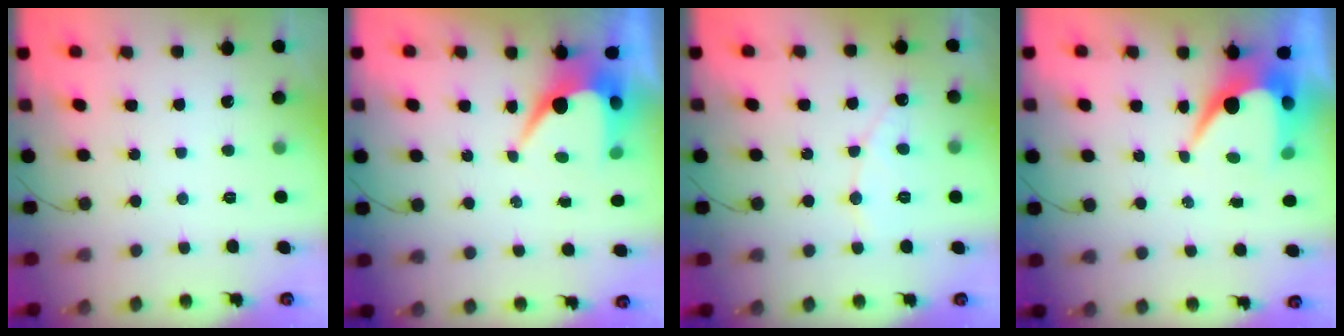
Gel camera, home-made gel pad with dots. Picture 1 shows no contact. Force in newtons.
{"total": 7.6, "press": 7.5, "slide": 0.9}
{"total": 5.8, "press": 5.8, "slide": 0.5}
{"total": 8.5, "press": 8.4, "slide": 0.9}